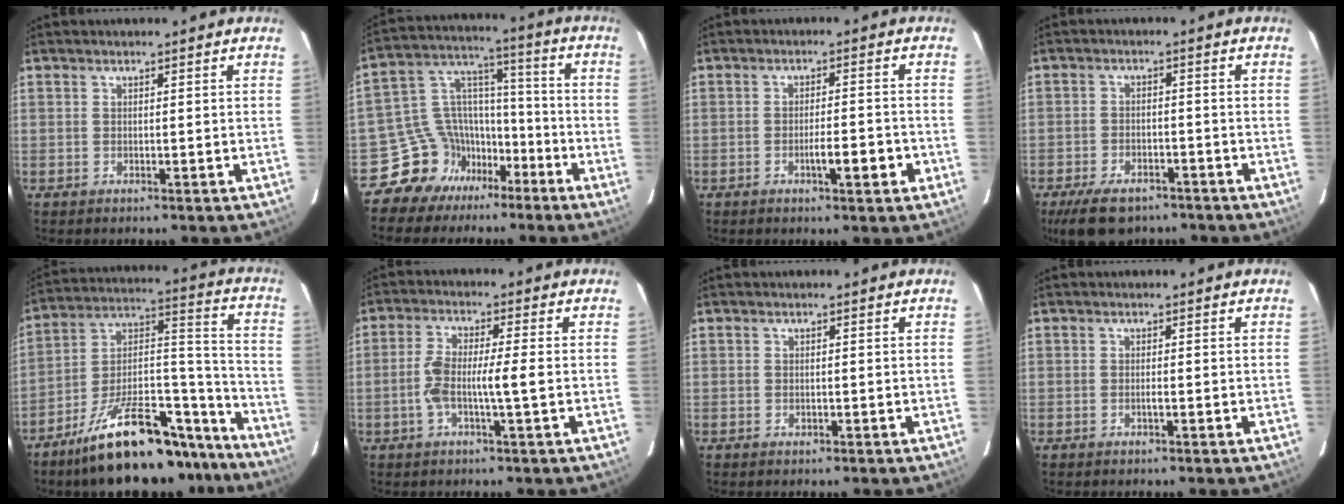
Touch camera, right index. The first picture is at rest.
{"total": 12.4, "force": [-7.6, 9.4, 2.7], "torque": [-0.060, 0.077, -0.127]}
{"total": 5.2, "force": [-2.1, 1.0, 4.6], "torque": [-0.073, 0.002, -0.028]}
{"total": 9.8, "force": [-7.2, 4.7, 4.7], "torque": [-0.086, -0.005, -0.116]}
{"total": 23.7, "force": [-18.3, 7.1, 13.3], "torque": [-0.181, 0.034, -0.299]}
{"total": 6.5, "force": [-1.2, 0.6, 6.4], "torque": [-0.131, 0.011, -0.024]}
{"total": 0.7, "force": [-0.3, 0.4, 0.5], "torque": [-0.014, -0.001, -0.003]}
{"total": 0.8, "force": [-0.3, 0.1, 0.8], "torque": [-0.017, 0.001, -0.006]}